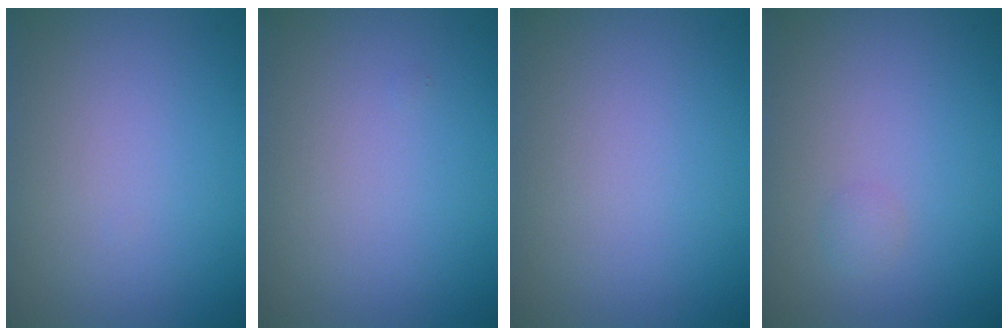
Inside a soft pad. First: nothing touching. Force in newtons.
{"total": 0.0}
{"total": 0.0}
{"total": 0.7, "press": 0.7, "slide": 0.0}